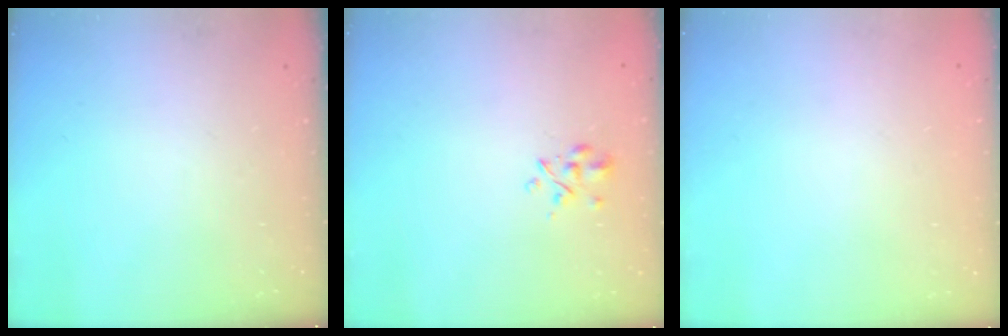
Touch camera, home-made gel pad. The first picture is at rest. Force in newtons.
{"total": 2.6, "press": 2.4, "slide": 1.0}
{"total": 1.6, "press": 1.6, "slide": 0.1}